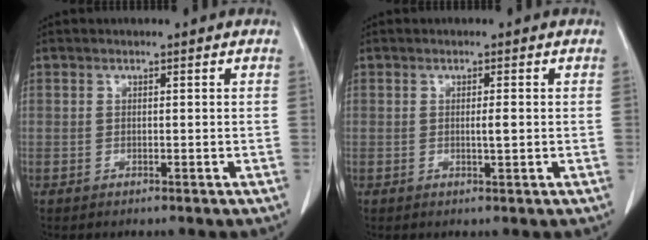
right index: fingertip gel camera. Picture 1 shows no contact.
{"total": 1.4, "force": [-0.1, 0.1, 1.4], "torque": [-0.024, -0.001, 0.000]}